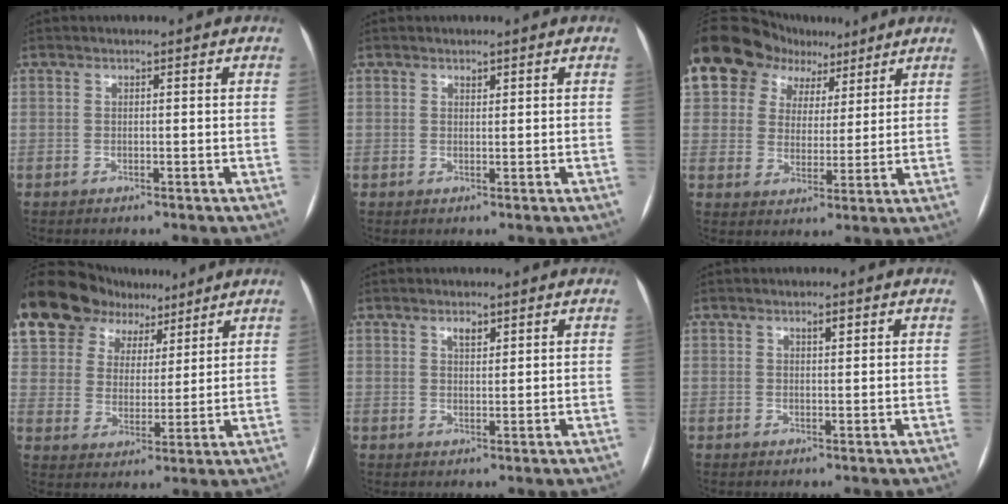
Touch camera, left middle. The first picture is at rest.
{"total": 0.7, "force": [0.5, 0.3, 0.3], "torque": [-0.007, -0.001, 0.009]}
{"total": 16.8, "force": [10.2, 11.7, 6.3], "torque": [-0.134, 0.069, 0.177]}
{"total": 20.7, "force": [14.3, 12.6, 8.0], "torque": [-0.196, 0.066, 0.256]}
{"total": 1.8, "force": [1.2, 0.8, 1.1], "torque": [-0.019, 0.002, 0.021]}
{"total": 1.2, "force": [0.7, 0.4, 0.9], "torque": [-0.015, 0.001, 0.012]}